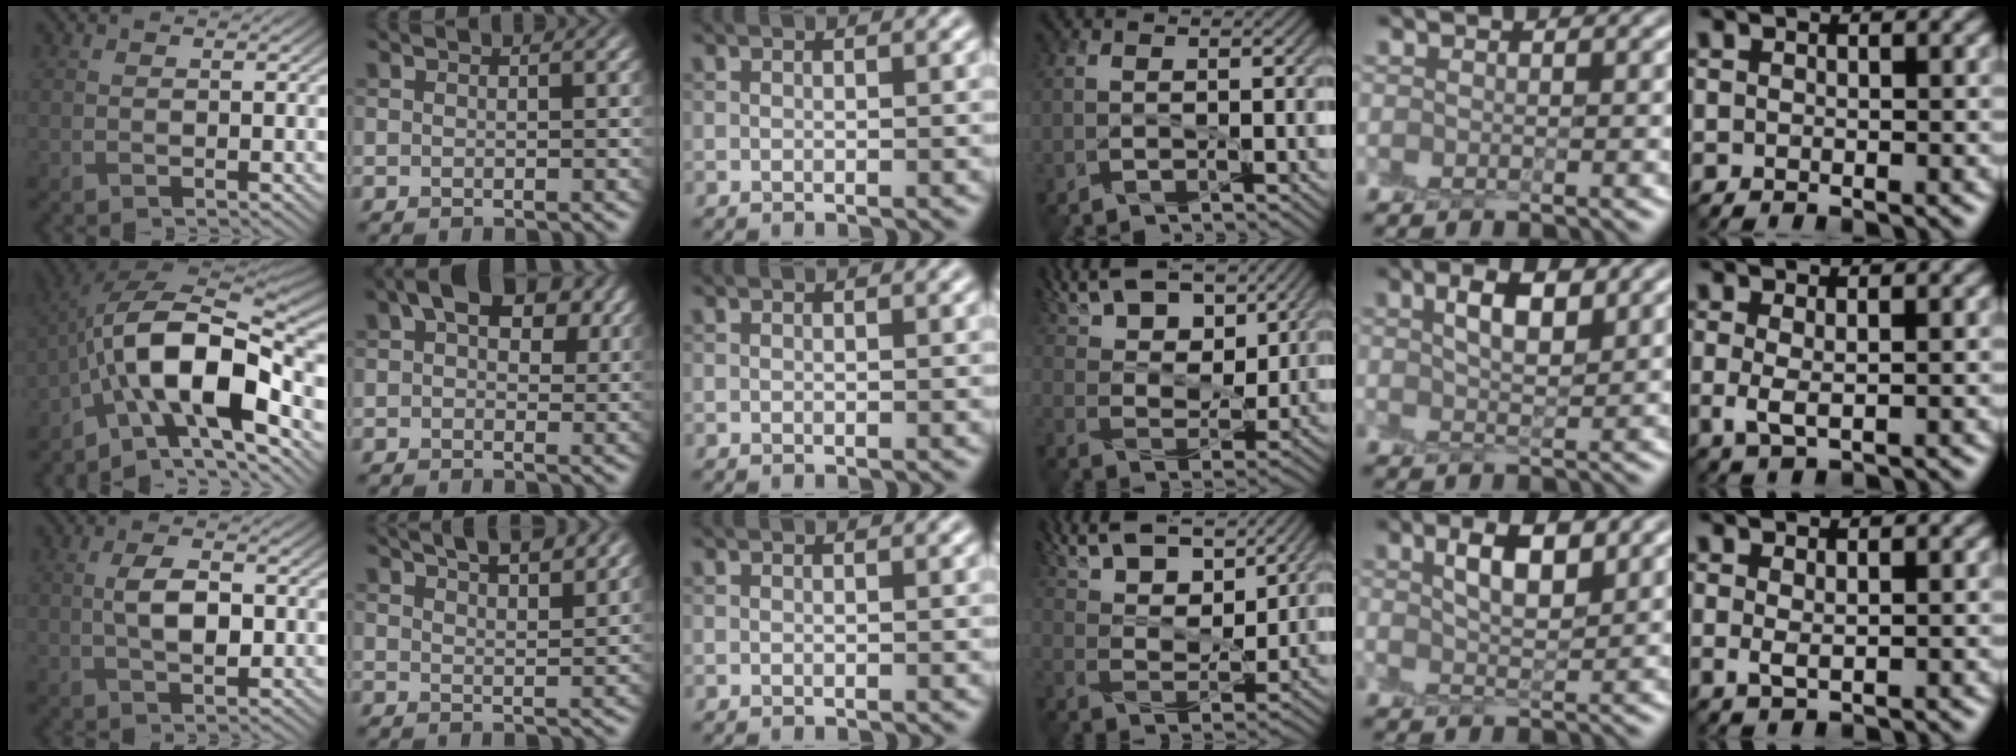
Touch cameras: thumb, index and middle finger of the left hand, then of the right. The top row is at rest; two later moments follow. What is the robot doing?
{"motion": "peel", "object": "shipping label"}